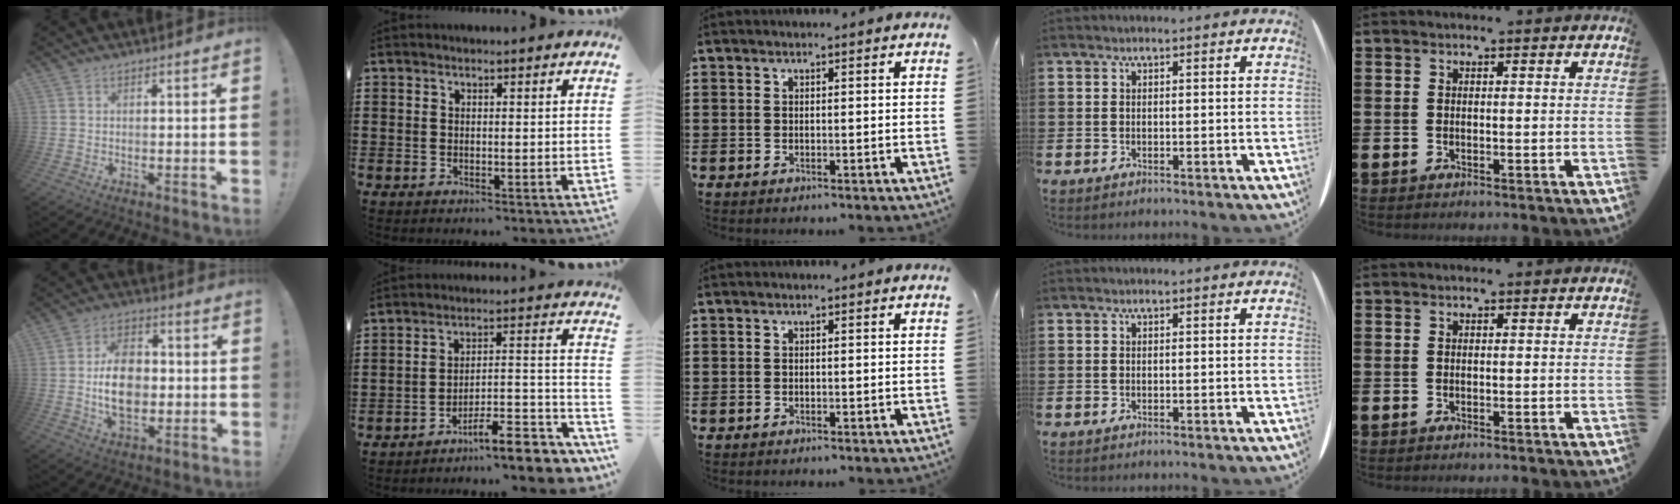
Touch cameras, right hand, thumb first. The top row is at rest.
{"thumb": {"total": 14.3, "force": [-0.6, 9.8, 10.4], "torque": [-0.175, 0.006, -0.012]}, "index": {"total": 8.1, "force": [-6.6, 1.6, 4.3], "torque": [-0.060, 0.006, -0.123]}}